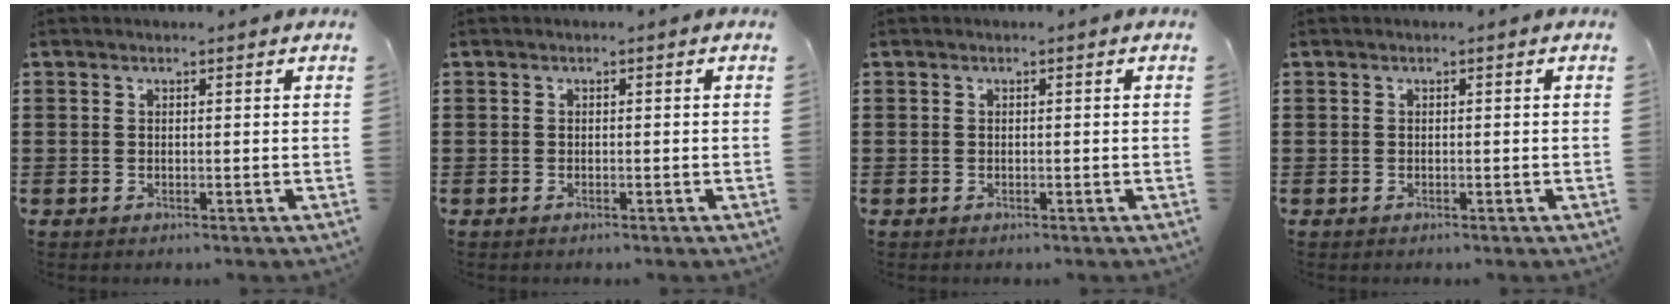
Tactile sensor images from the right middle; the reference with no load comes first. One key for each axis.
{"total": 0.0}
{"total": 0.0}
{"total": 0.0}